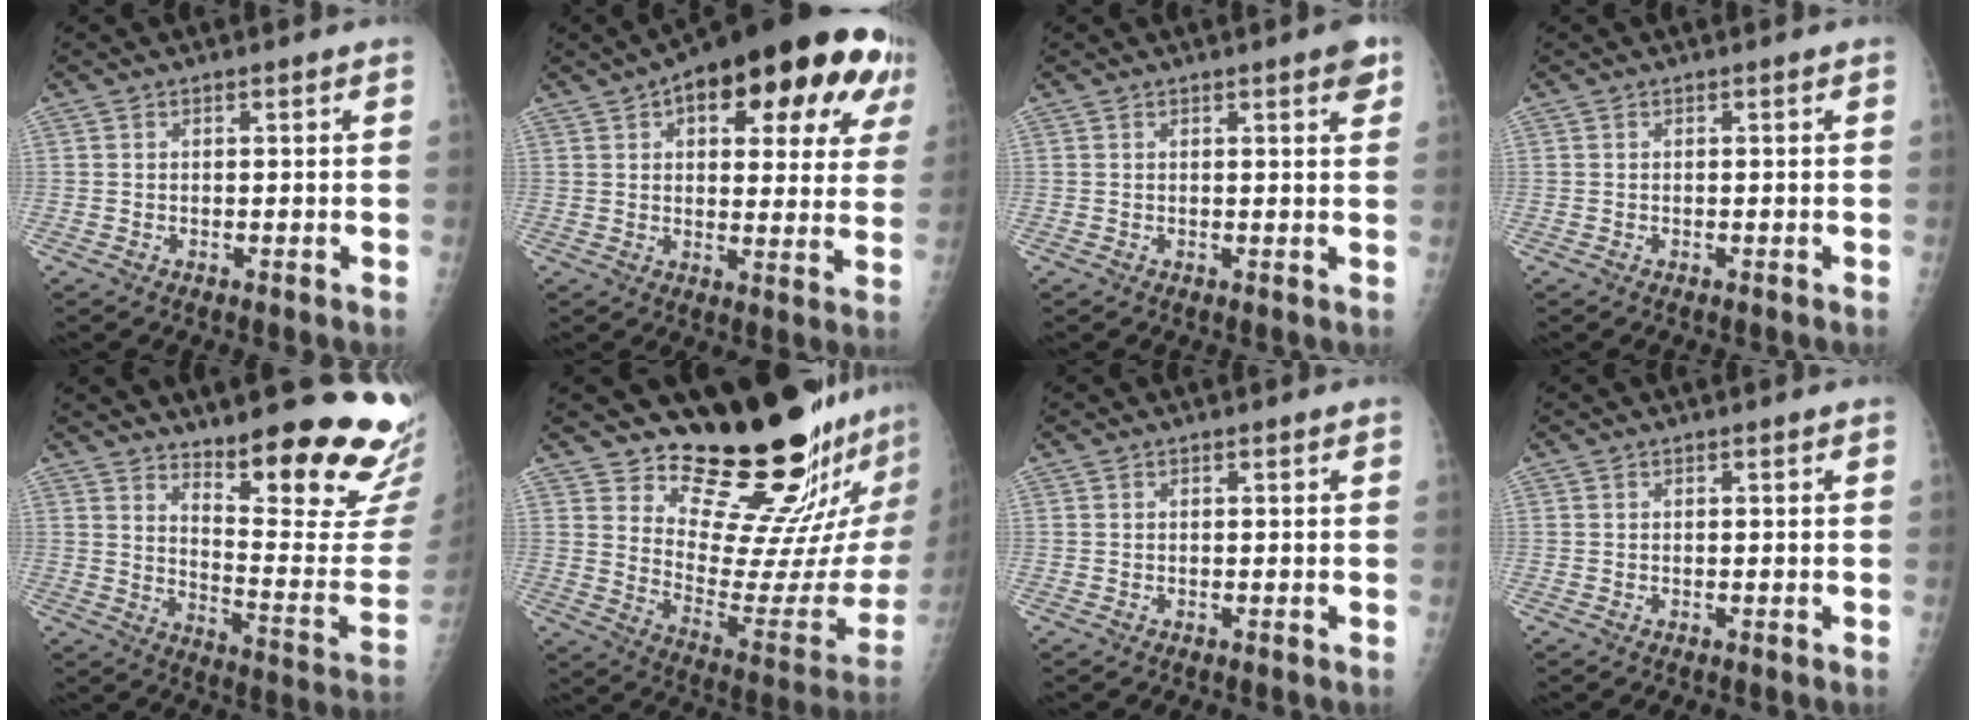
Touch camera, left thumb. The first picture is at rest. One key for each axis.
{"total": 24.5, "fx": 11.7, "fy": 10.5, "fz": 18.8, "tx": -0.222, "ty": 0.004, "tz": 0.152}
{"total": 3.0, "fx": 1.7, "fy": 0.6, "fz": 2.4, "tx": -0.024, "ty": -0.006, "tz": 0.019}
{"total": 0.0}
{"total": 23.0, "fx": 17.4, "fy": 4.6, "fz": 14.5, "tx": -0.167, "ty": -0.144, "tz": 0.239}
{"total": 21.1, "fx": 18.3, "fy": 4.3, "fz": 9.7, "tx": -0.098, "ty": -0.184, "tz": 0.263}
{"total": 0.0}
{"total": 0.0}